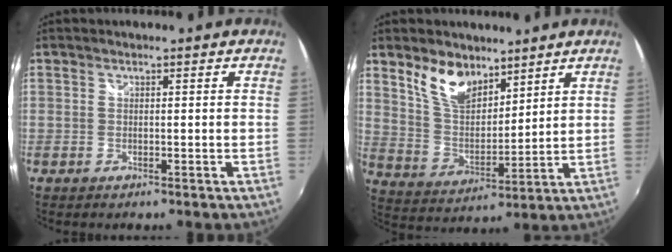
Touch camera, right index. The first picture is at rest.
{"total": 10.6, "force": [7.2, 5.3, 5.7], "torque": [-0.108, 0.007, 0.142]}